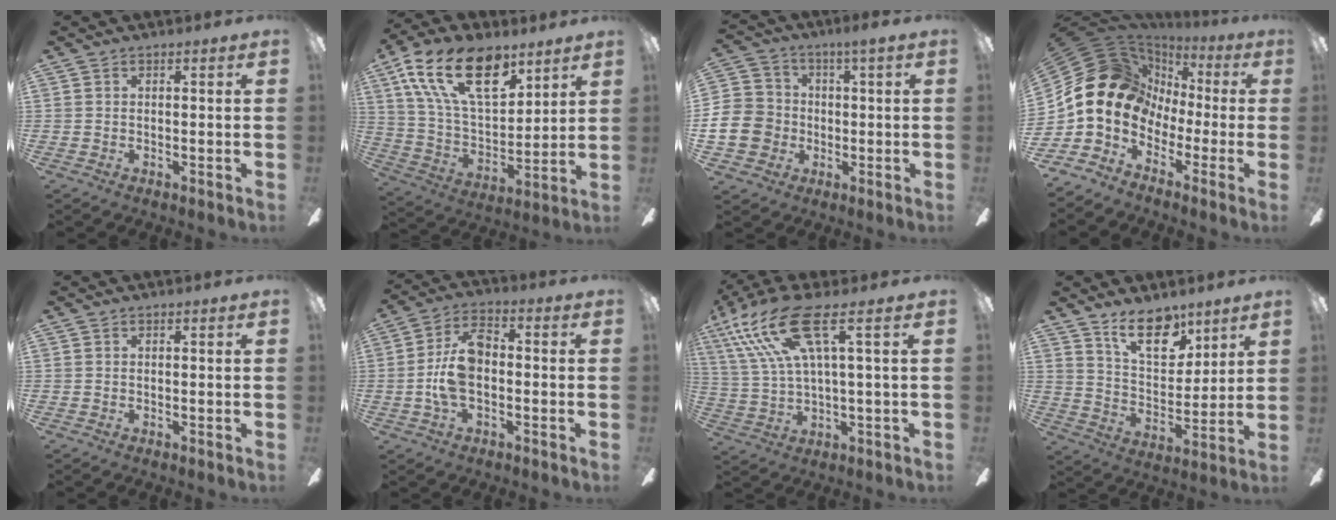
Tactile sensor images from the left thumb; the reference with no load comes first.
{"total": 21.5, "force": [11.8, 10.9, 14.2], "torque": [-0.280, -0.045, 0.208]}
{"total": 10.4, "force": [-2.0, 9.3, 4.2], "torque": [-0.094, 0.030, -0.037]}
{"total": 17.3, "force": [0.6, 14.4, 9.4], "torque": [-0.199, -0.014, 0.021]}
{"total": 0.0}
{"total": 10.9, "force": [-1.1, 5.9, 9.2], "torque": [-0.193, 0.008, -0.019]}
{"total": 16.2, "force": [7.1, 4.5, 13.9], "torque": [-0.289, -0.009, 0.120]}
{"total": 13.7, "force": [9.8, 6.3, 7.2], "torque": [-0.101, -0.051, 0.173]}